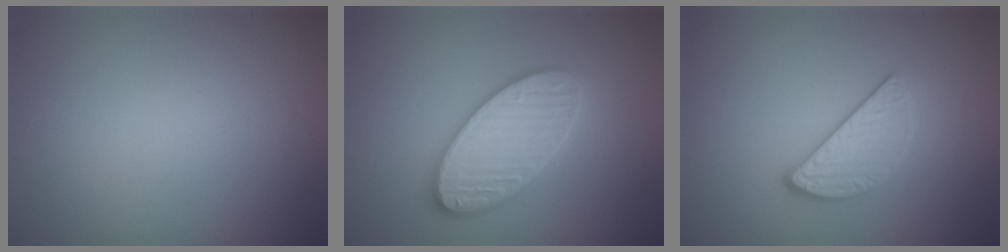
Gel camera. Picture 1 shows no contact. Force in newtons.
{"total": 5.3, "press": 5.3, "slide": 0.7}
{"total": 3.0, "press": 2.5, "slide": 1.7}